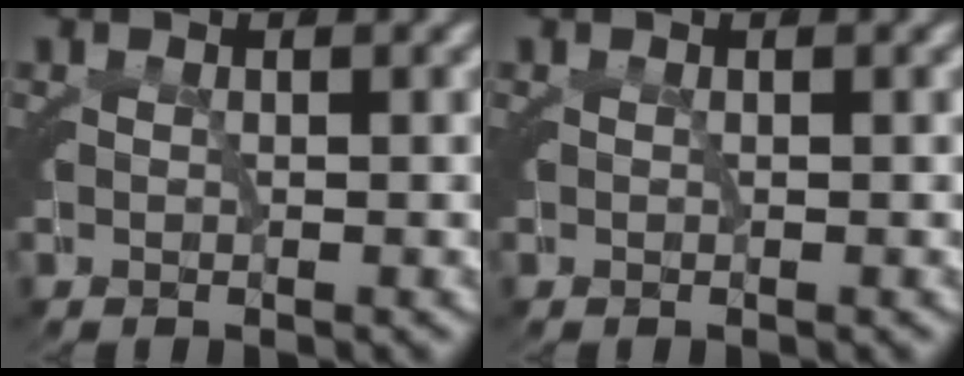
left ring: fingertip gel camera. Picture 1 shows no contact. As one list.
[{"total": 0.0}]